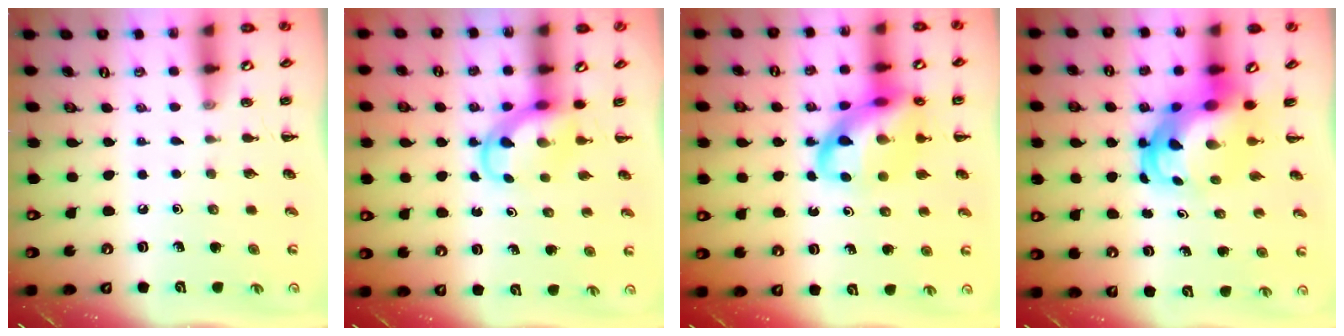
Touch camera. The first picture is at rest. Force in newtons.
{"total": 5.1, "press": 5.0, "slide": 0.4}
{"total": 16.0, "press": 15.6, "slide": 3.5}
{"total": 7.7, "press": 7.4, "slide": 2.3}